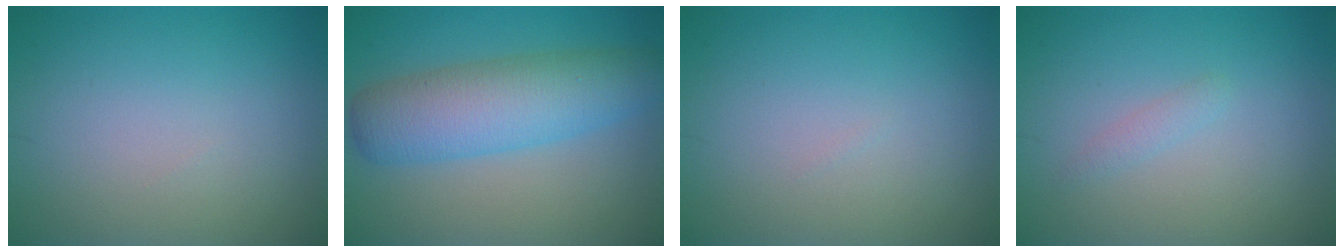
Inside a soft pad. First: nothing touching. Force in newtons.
{"total": 7.0, "press": 7.0, "slide": 0.0}
{"total": 0.0}
{"total": 0.9, "press": 0.9, "slide": 0.0}